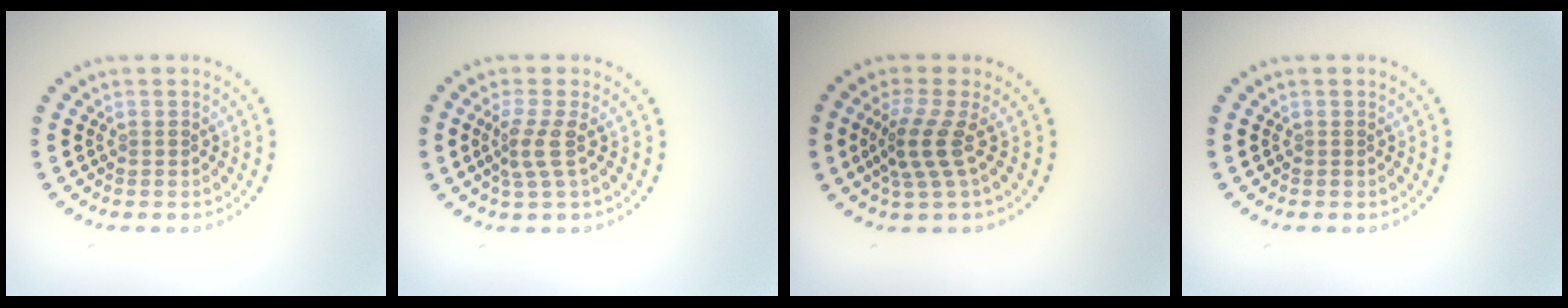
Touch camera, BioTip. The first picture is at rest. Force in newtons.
{"total": 2.3, "press": 1.6, "slide": 1.7}
{"total": 3.0, "press": 2.2, "slide": 2.1}
{"total": 0.0}